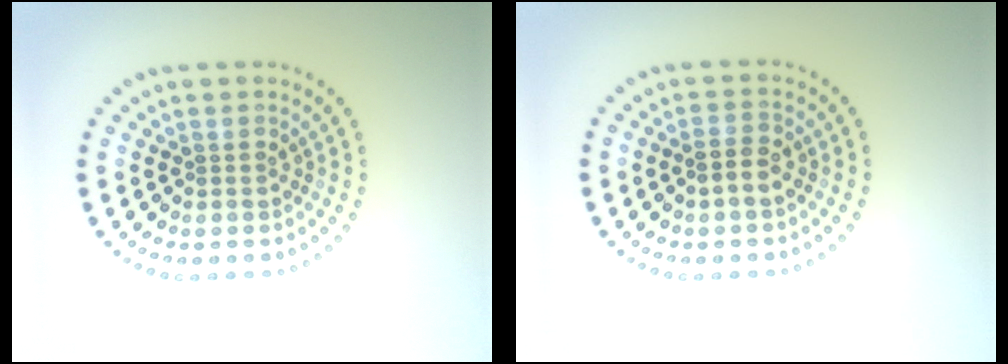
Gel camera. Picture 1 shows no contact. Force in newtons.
{"total": 1.7, "press": 1.6, "slide": 0.6}